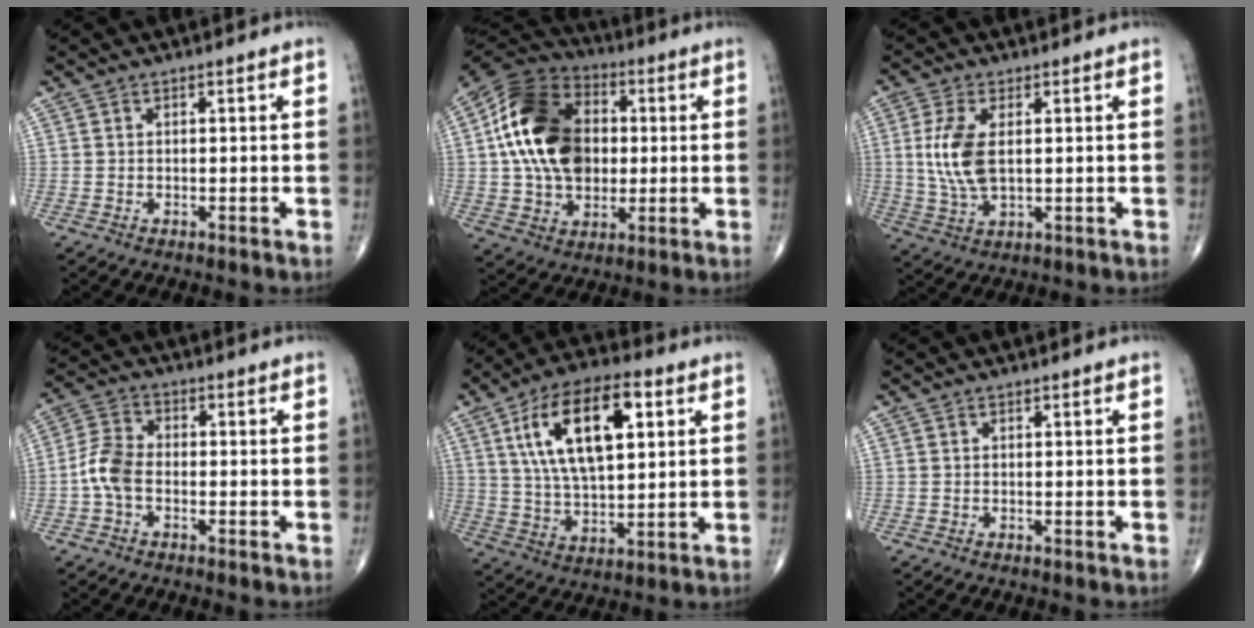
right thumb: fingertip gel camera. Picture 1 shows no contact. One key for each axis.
{"total": 20.8, "fx": 2.2, "fy": 14.7, "fz": 14.6, "tx": -0.250, "ty": 0.015, "tz": 0.036}
{"total": 9.0, "fx": 1.3, "fy": 4.5, "fz": 7.8, "tx": -0.174, "ty": -0.007, "tz": 0.031}
{"total": 6.1, "fx": -1.6, "fy": 3.8, "fz": 4.5, "tx": -0.096, "ty": 0.021, "tz": -0.042}
{"total": 18.8, "fx": 6.1, "fy": 8.6, "fz": 15.6, "tx": -0.262, "ty": -0.002, "tz": 0.105}
{"total": 0.0}